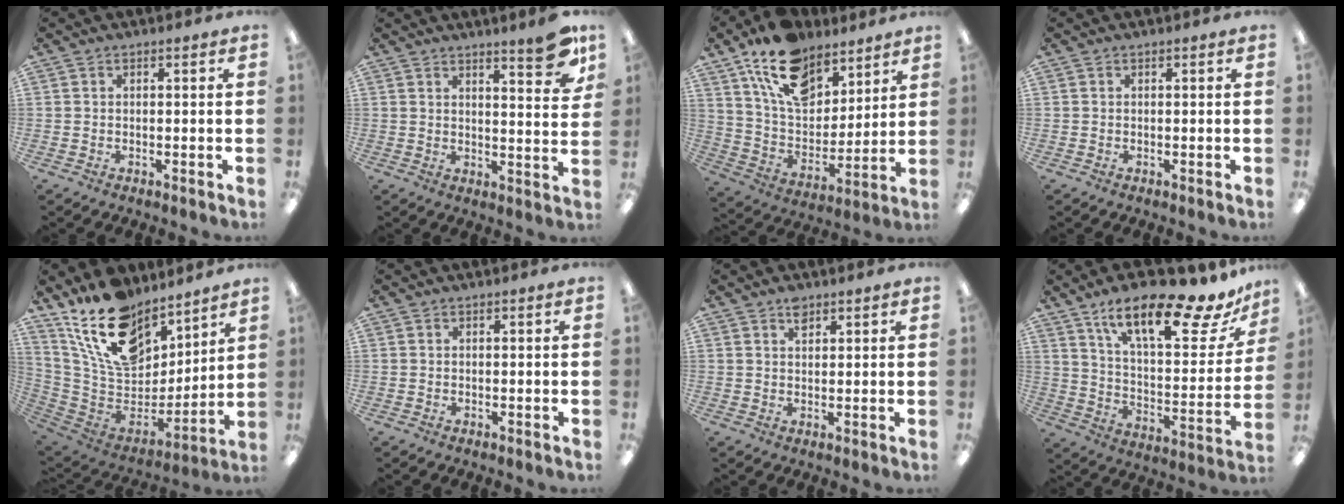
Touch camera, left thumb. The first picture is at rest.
{"total": 9.8, "force": [6.8, 2.0, 6.7], "torque": [-0.079, -0.040, 0.108]}
{"total": 17.7, "force": [12.0, 9.9, 8.5], "torque": [-0.150, -0.063, 0.220]}
{"total": 0.0}
{"total": 21.0, "force": [14.3, 11.5, 10.2], "torque": [-0.193, -0.086, 0.265]}
{"total": 0.0}
{"total": 2.5, "force": [1.9, 1.2, 1.2], "torque": [-0.020, -0.003, 0.033]}
{"total": 22.1, "force": [15.7, 6.0, 14.3], "torque": [-0.213, -0.102, 0.253]}